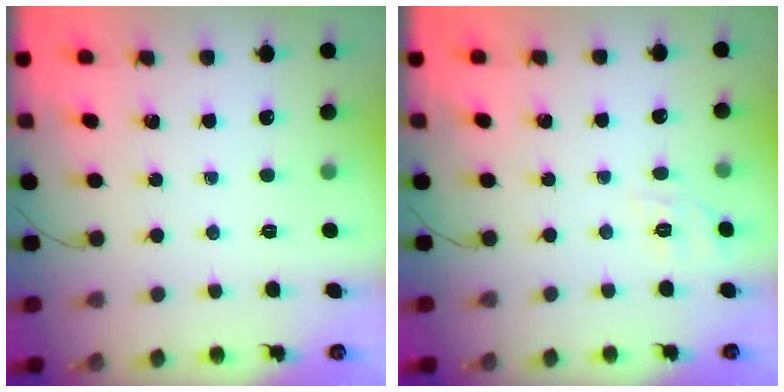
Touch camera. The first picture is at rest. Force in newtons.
{"total": 5.8, "press": 5.4, "slide": 2.2}